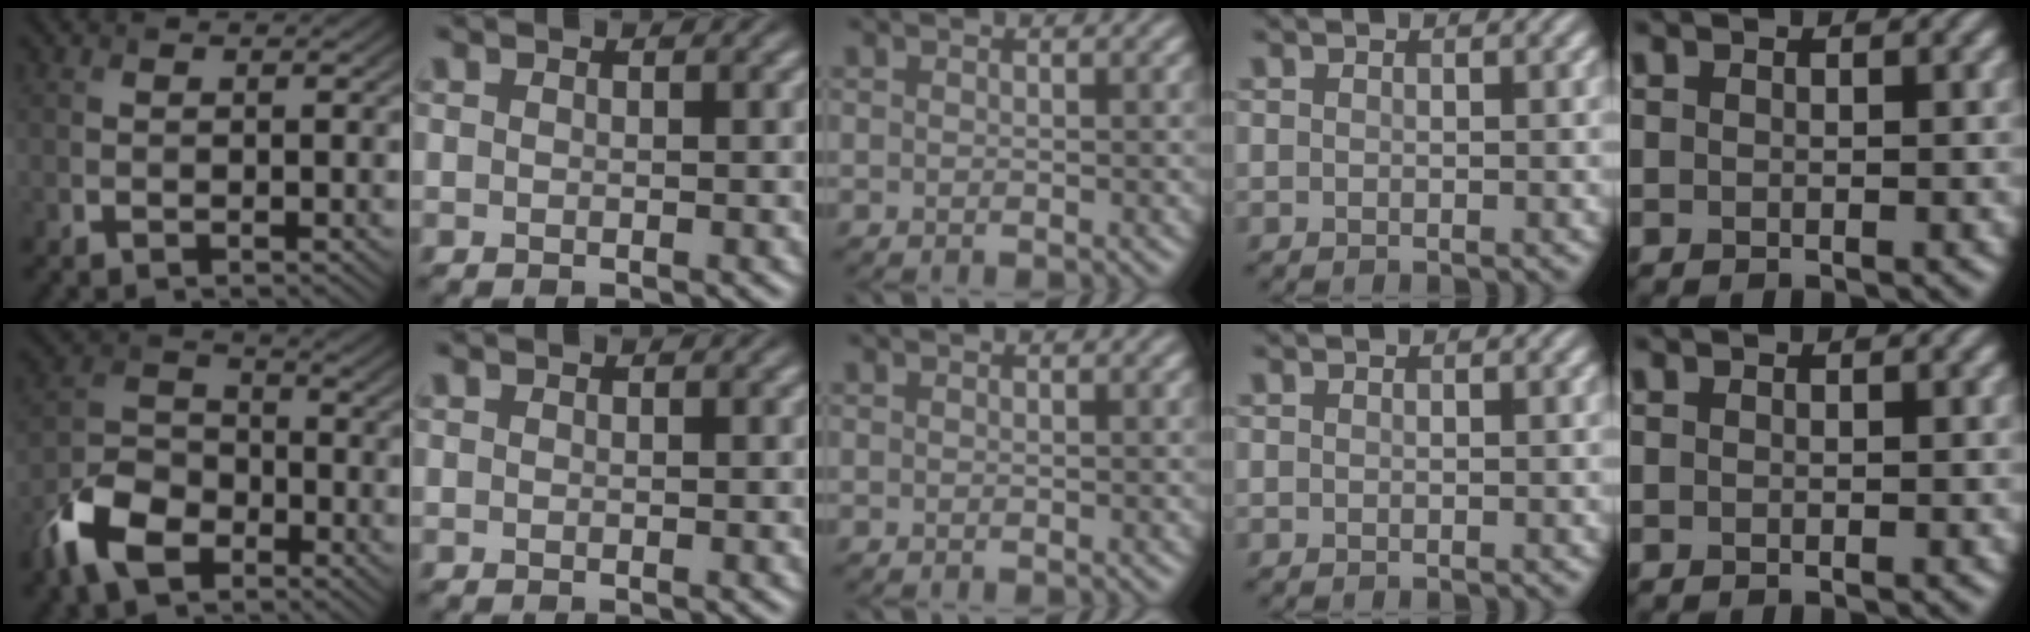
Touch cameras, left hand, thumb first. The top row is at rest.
{"thumb": {"total": 9.6, "force": [-5.5, 5.6, 5.4], "torque": [-0.125, -0.006, -0.125]}}